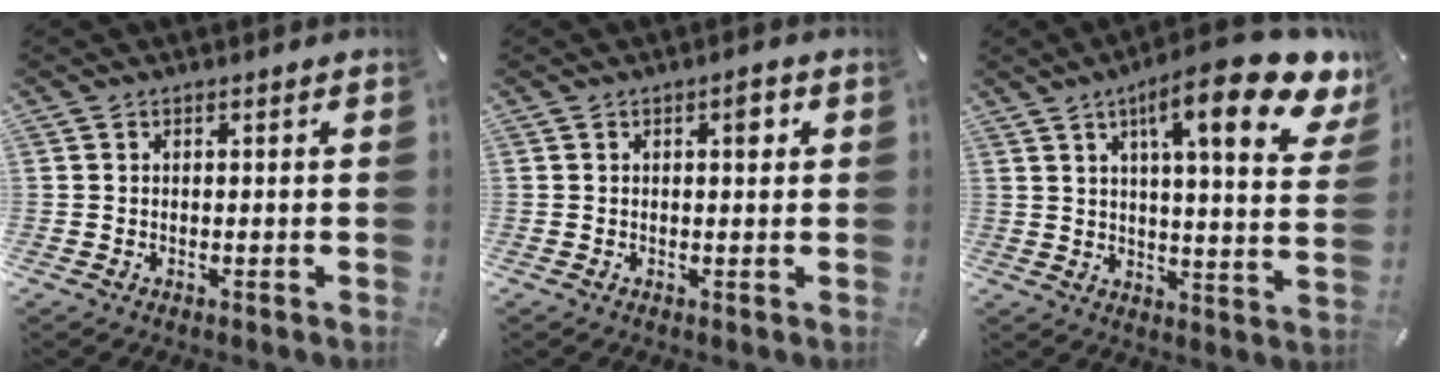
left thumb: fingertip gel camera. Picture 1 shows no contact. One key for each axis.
{"total": 2.4, "fx": 0.7, "fy": 1.0, "fz": 2.1, "tx": -0.019, "ty": -0.002, "tz": 0.005}
{"total": 20.1, "fx": 10.8, "fy": 5.0, "fz": 16.1, "tx": -0.245, "ty": -0.055, "tz": 0.161}